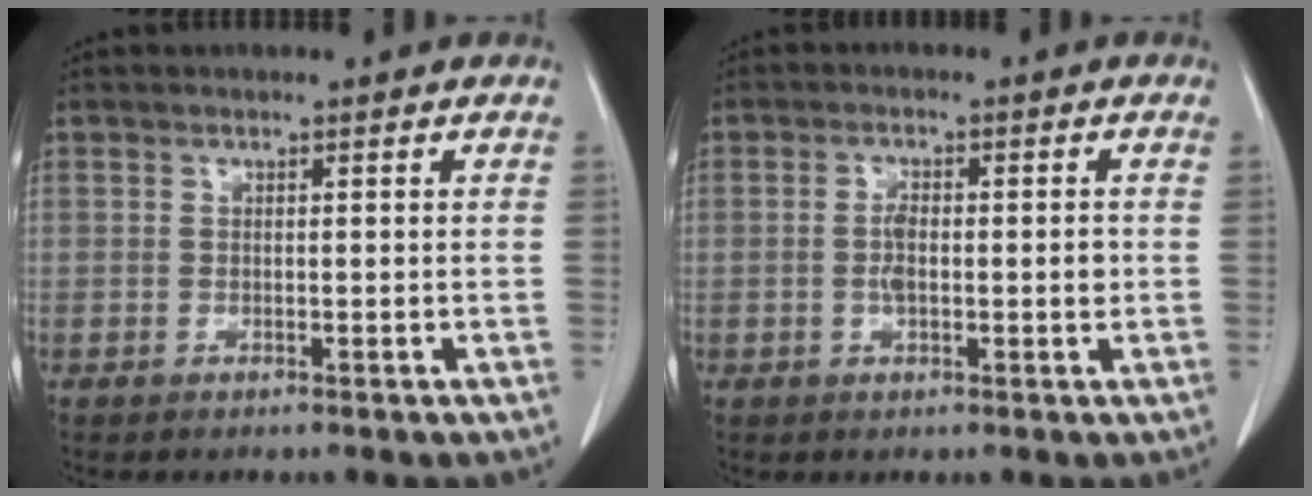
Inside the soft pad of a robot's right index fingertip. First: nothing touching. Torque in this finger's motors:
{"motor_torque": [0.45, -0.16, 0.22, 0.07]}